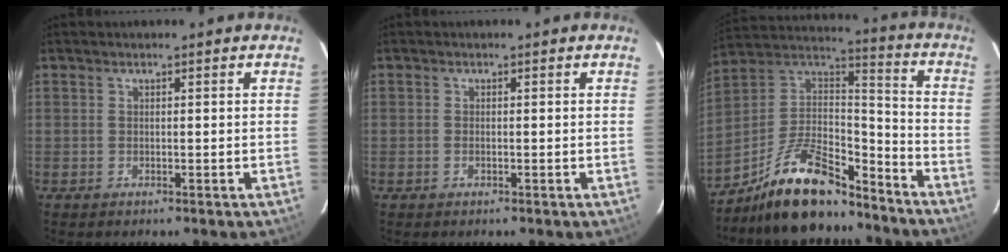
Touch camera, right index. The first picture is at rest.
{"total": 0.7, "force": [-0.3, 0.3, 0.5], "torque": [-0.012, 0.000, -0.006]}
{"total": 18.6, "force": [-13.6, 6.6, 10.7], "torque": [-0.220, 0.013, -0.235]}